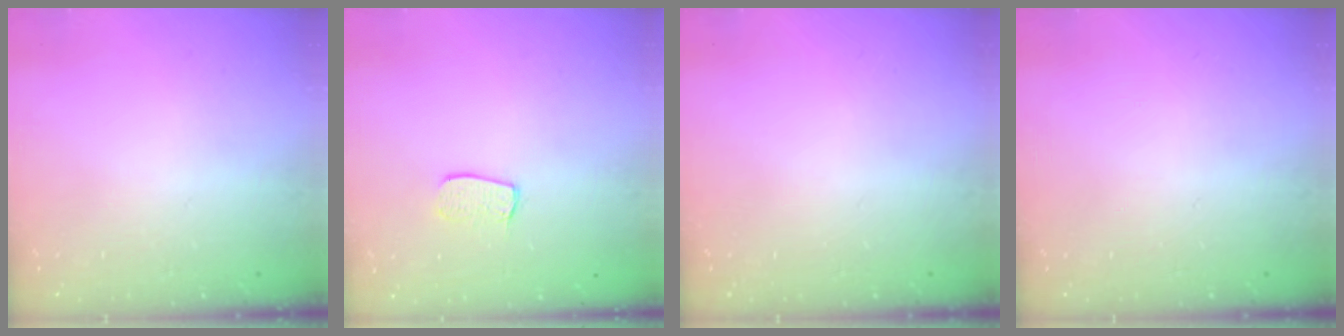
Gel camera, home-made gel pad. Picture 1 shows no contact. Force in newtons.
{"total": 6.6, "press": 6.6, "slide": 0.4}
{"total": 0.0}
{"total": 0.0}